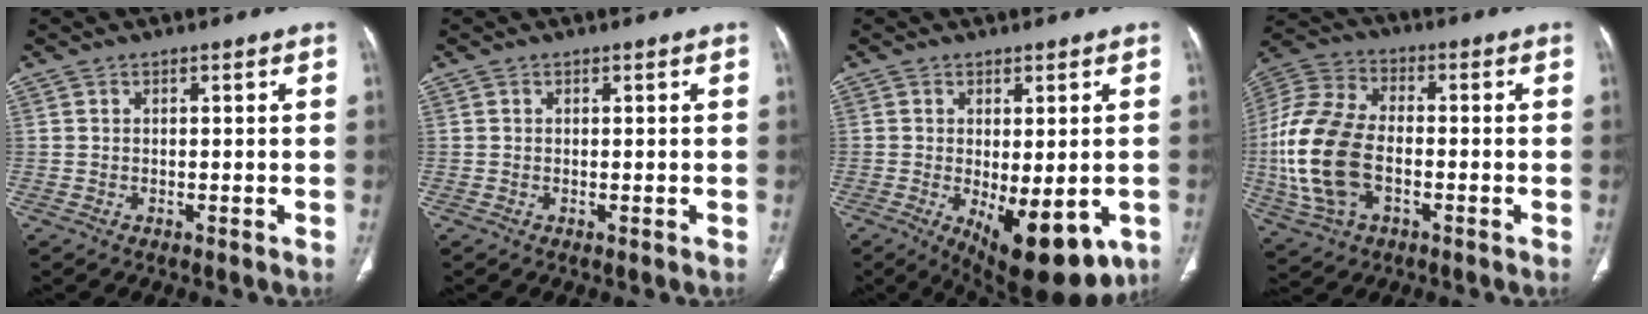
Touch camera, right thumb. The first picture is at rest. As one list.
[{"total": 0.0}, {"total": 14.1, "force": [-4.9, 6.0, 11.8], "torque": [-0.150, -0.016, -0.051]}, {"total": 18.2, "force": [-3.0, 11.2, 14.1], "torque": [-0.311, 0.015, -0.053]}]